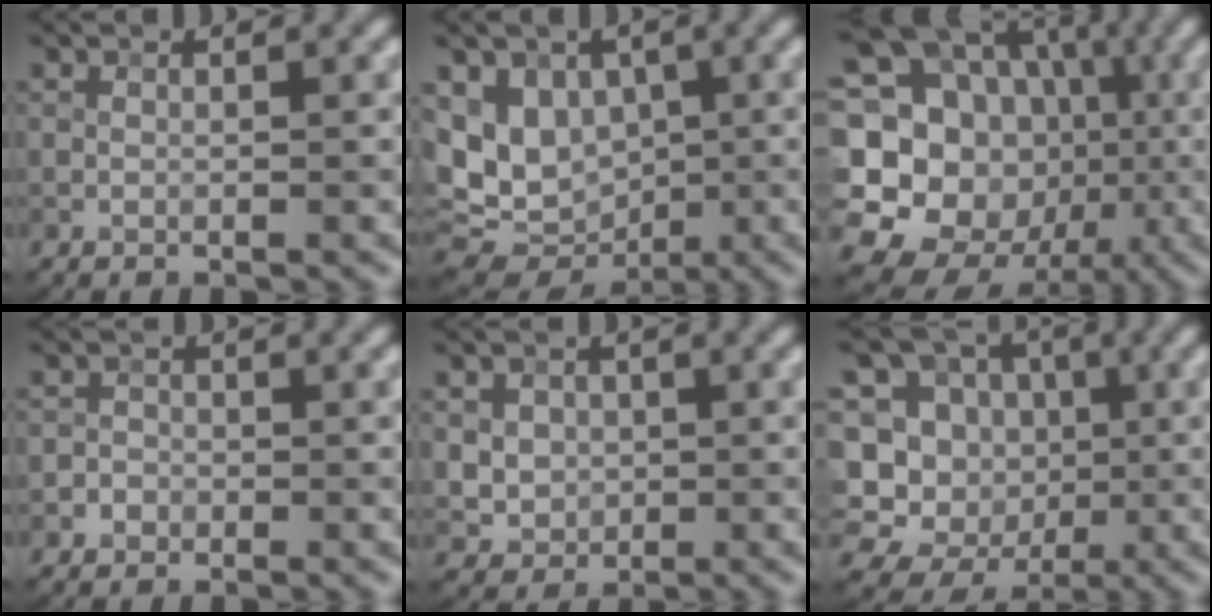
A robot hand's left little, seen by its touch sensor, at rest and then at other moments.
{"total": 8.2, "force": [0.6, 6.6, 4.8], "torque": [-0.072, 0.001, 0.020]}
{"total": 22.6, "force": [-2.9, 19.9, 10.2], "torque": [-0.182, 0.028, -0.084]}
{"total": 1.3, "force": [-0.5, 1.1, 0.2], "torque": [0.012, 0.003, -0.012]}
{"total": 4.0, "force": [1.1, 3.4, 1.8], "torque": [-0.040, 0.010, 0.020]}
{"total": 13.6, "force": [-2.9, 12.4, 4.8], "torque": [-0.132, 0.018, -0.050]}